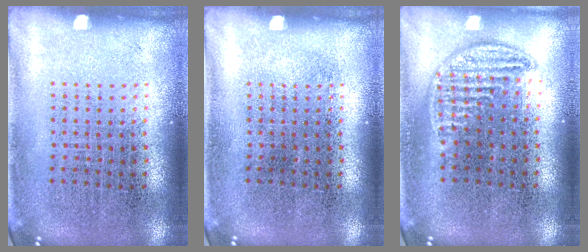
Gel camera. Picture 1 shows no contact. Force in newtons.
{"total": 0.0}
{"total": 1.0, "press": 0.9, "slide": 0.1}